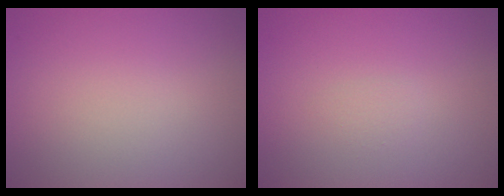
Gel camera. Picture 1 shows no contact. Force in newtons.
{"total": 0.5, "press": 0.5, "slide": 0.1}